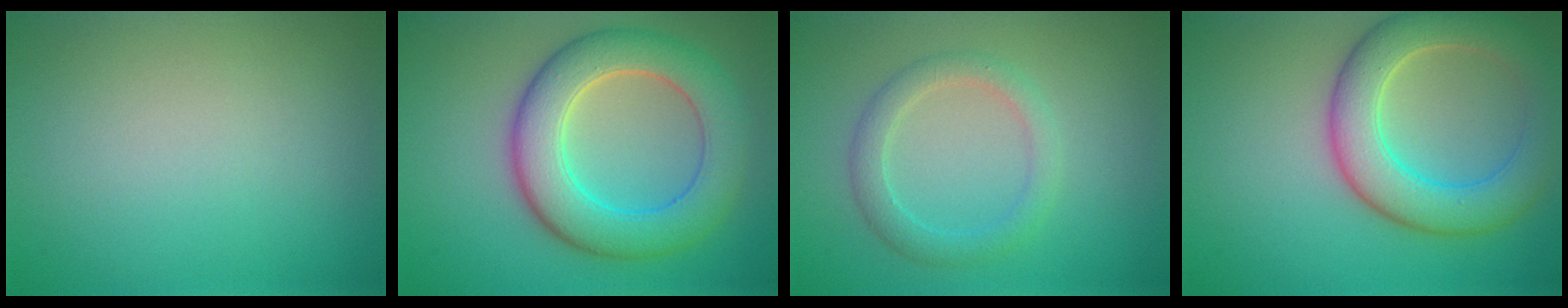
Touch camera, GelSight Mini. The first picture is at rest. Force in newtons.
{"total": 7.8, "press": 7.8, "slide": 0.4}
{"total": 2.6, "press": 2.6, "slide": 0.1}
{"total": 7.0, "press": 7.0, "slide": 0.5}